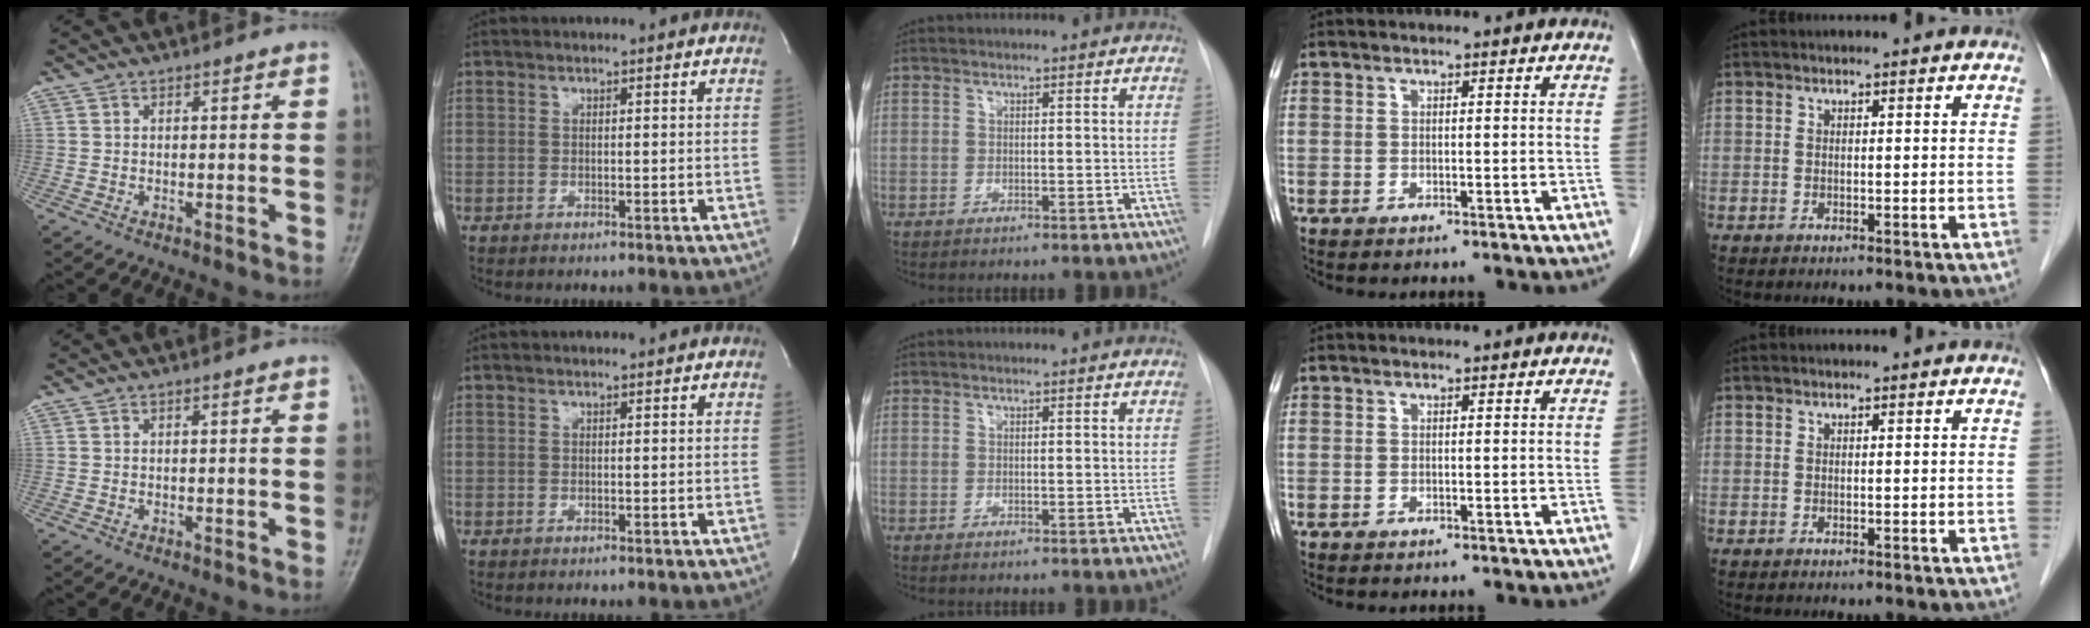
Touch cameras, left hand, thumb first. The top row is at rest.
{}